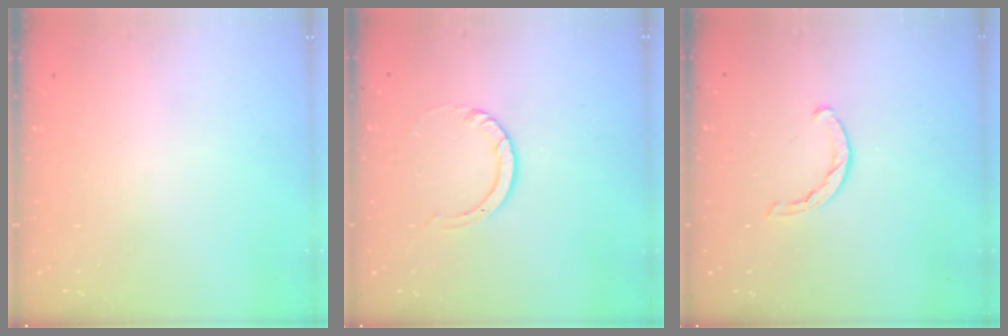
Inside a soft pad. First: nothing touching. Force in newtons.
{"total": 3.0, "press": 3.0, "slide": 0.3}
{"total": 3.4, "press": 3.4, "slide": 0.7}